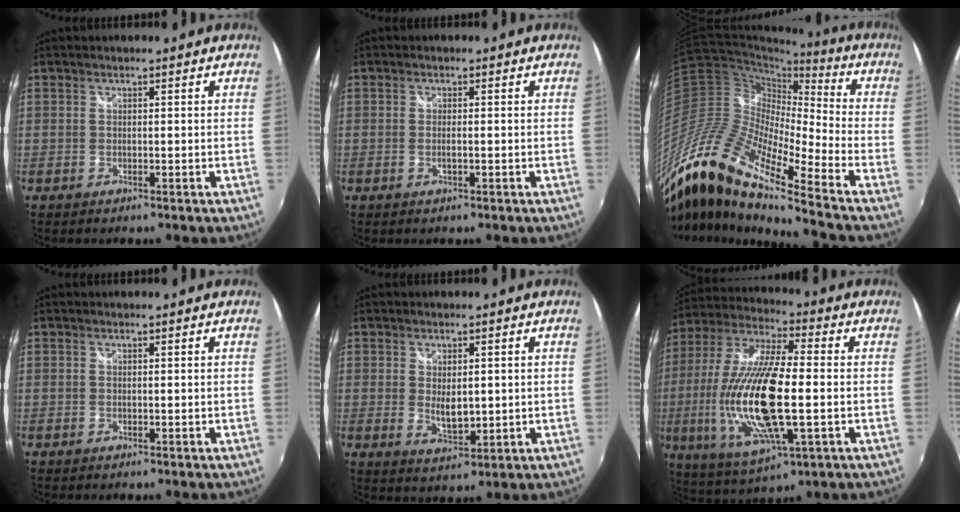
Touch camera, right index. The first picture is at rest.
{"total": 1.4, "force": [-0.2, 0.4, 1.4], "torque": [-0.026, -0.002, -0.004]}
{"total": 20.8, "force": [-15.1, 3.1, 14.0], "torque": [-0.235, -0.032, -0.307]}
{"total": 0.0}
{"total": 5.2, "force": [0.2, 2.7, 4.4], "torque": [-0.070, -0.011, 0.011]}
{"total": 22.3, "force": [-3.0, 7.3, 20.9], "torque": [-0.422, -0.023, -0.051]}